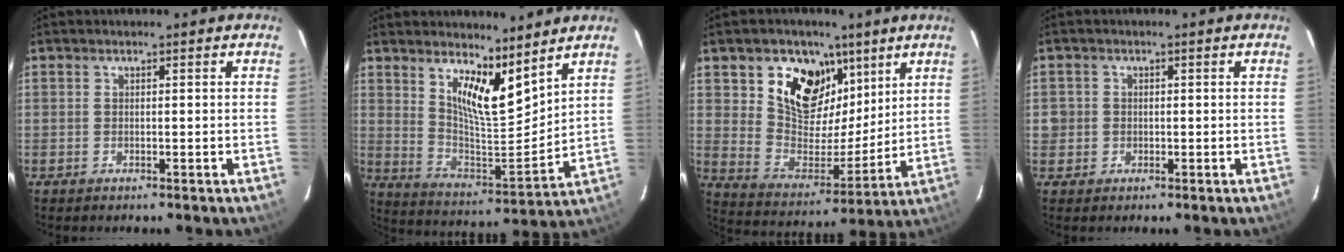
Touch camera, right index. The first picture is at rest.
{"total": 12.1, "force": [8.1, 3.3, 8.3], "torque": [-0.135, -0.015, 0.148]}
{"total": 15.7, "force": [8.4, 11.0, 7.4], "torque": [-0.151, 0.000, 0.157]}
{"total": 2.9, "force": [-0.4, 2.9, 0.5], "torque": [-0.012, 0.004, -0.006]}